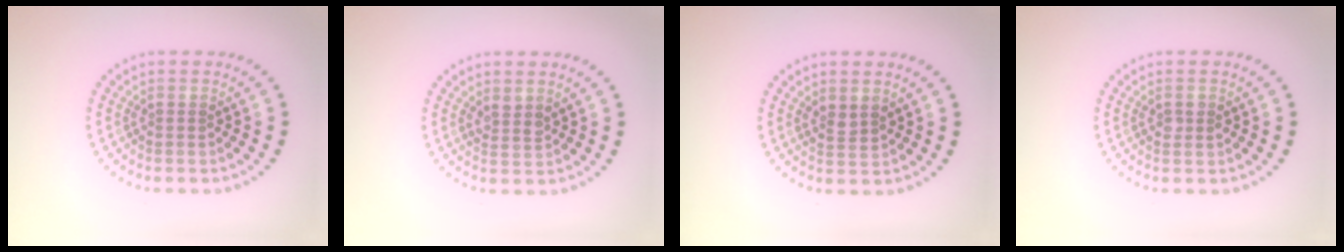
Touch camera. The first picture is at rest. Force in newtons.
{"total": 1.4, "press": 1.2, "slide": 0.7}
{"total": 1.4, "press": 1.3, "slide": 0.5}
{"total": 1.2, "press": 1.1, "slide": 0.3}